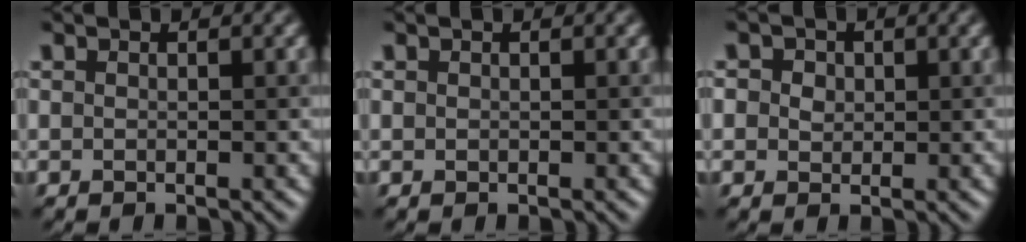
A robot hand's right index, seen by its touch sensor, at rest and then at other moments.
{"total": 0.0}
{"total": 2.6, "force": [0.9, 2.2, 1.1], "torque": [-0.009, 0.030, -0.006]}